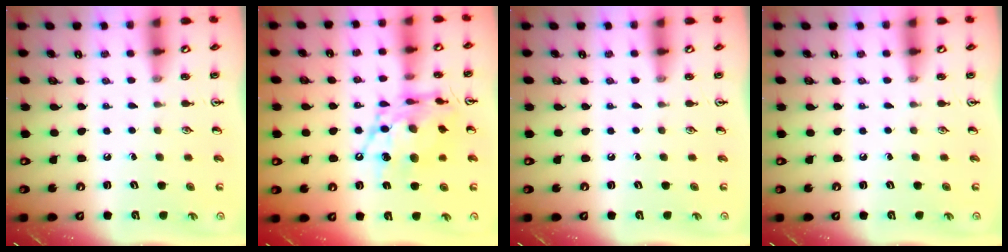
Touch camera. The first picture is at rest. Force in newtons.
{"total": 15.5, "press": 15.5, "slide": 1.2}
{"total": 0.0}
{"total": 0.0}